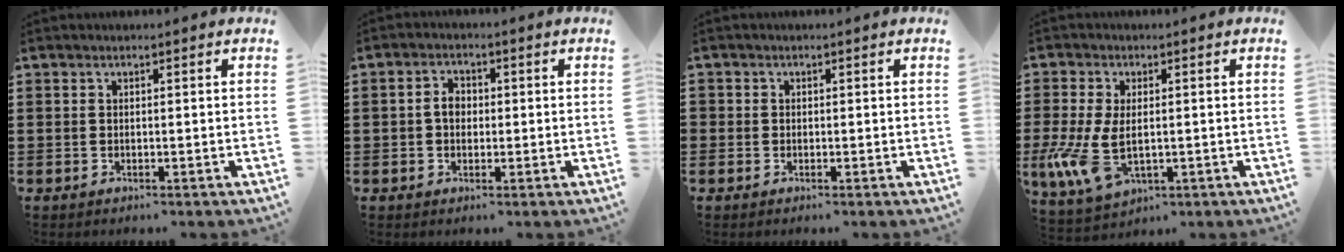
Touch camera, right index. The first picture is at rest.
{"total": 2.8, "force": [-0.1, 2.0, 2.0], "torque": [-0.041, 0.009, -0.003]}
{"total": 0.8, "force": [-0.1, 0.8, 0.1], "torque": [-0.004, 0.004, -0.002]}
{"total": 7.9, "force": [-1.3, 4.4, 6.4], "torque": [-0.162, -0.011, -0.026]}